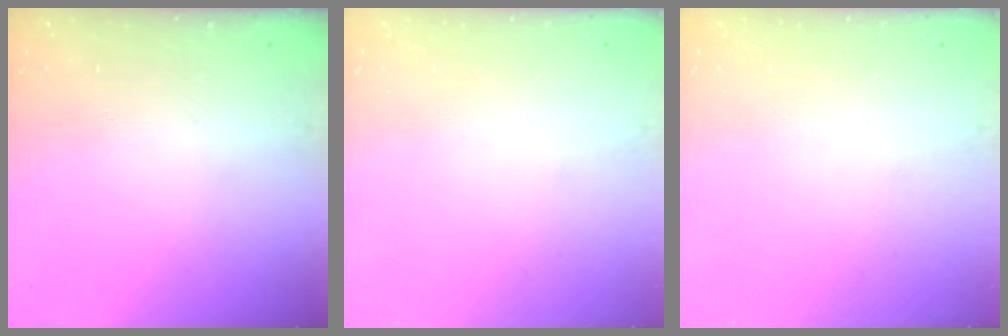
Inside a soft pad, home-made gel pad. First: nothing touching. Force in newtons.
{"total": 0.0}
{"total": 0.0}